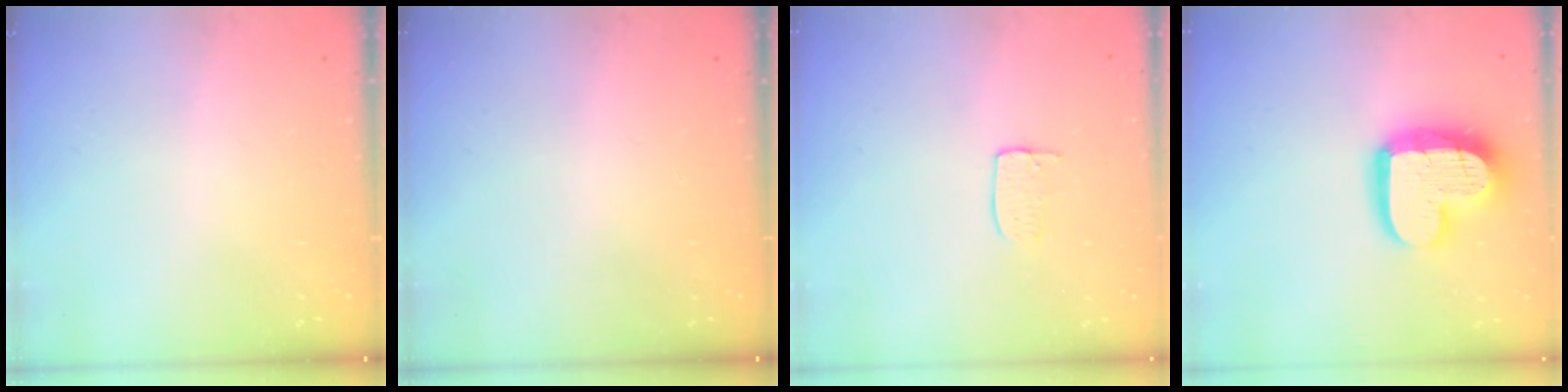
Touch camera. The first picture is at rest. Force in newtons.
{"total": 0.0}
{"total": 3.7, "press": 3.7, "slide": 0.2}
{"total": 16.9, "press": 16.9, "slide": 1.4}